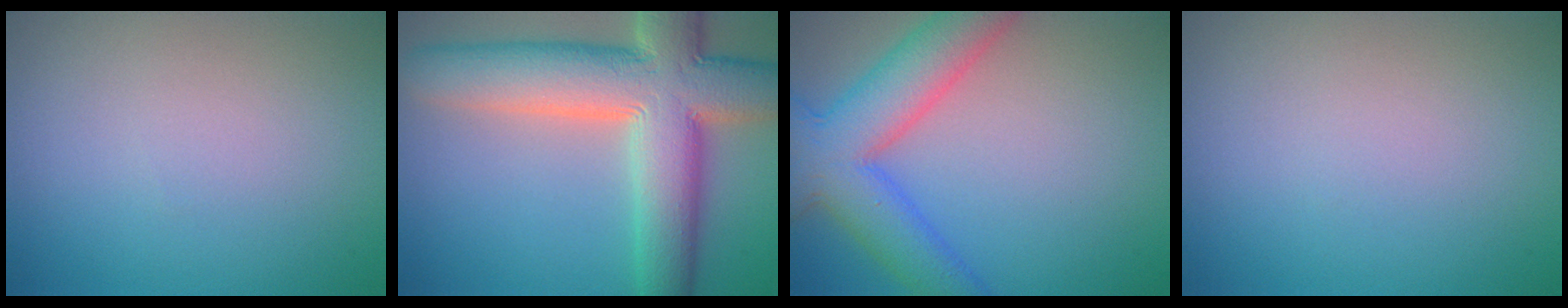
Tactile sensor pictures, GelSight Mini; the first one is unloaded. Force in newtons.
{"total": 12.0, "press": 12.0, "slide": 1.0}
{"total": 8.3, "press": 8.3, "slide": 0.4}
{"total": 0.0}